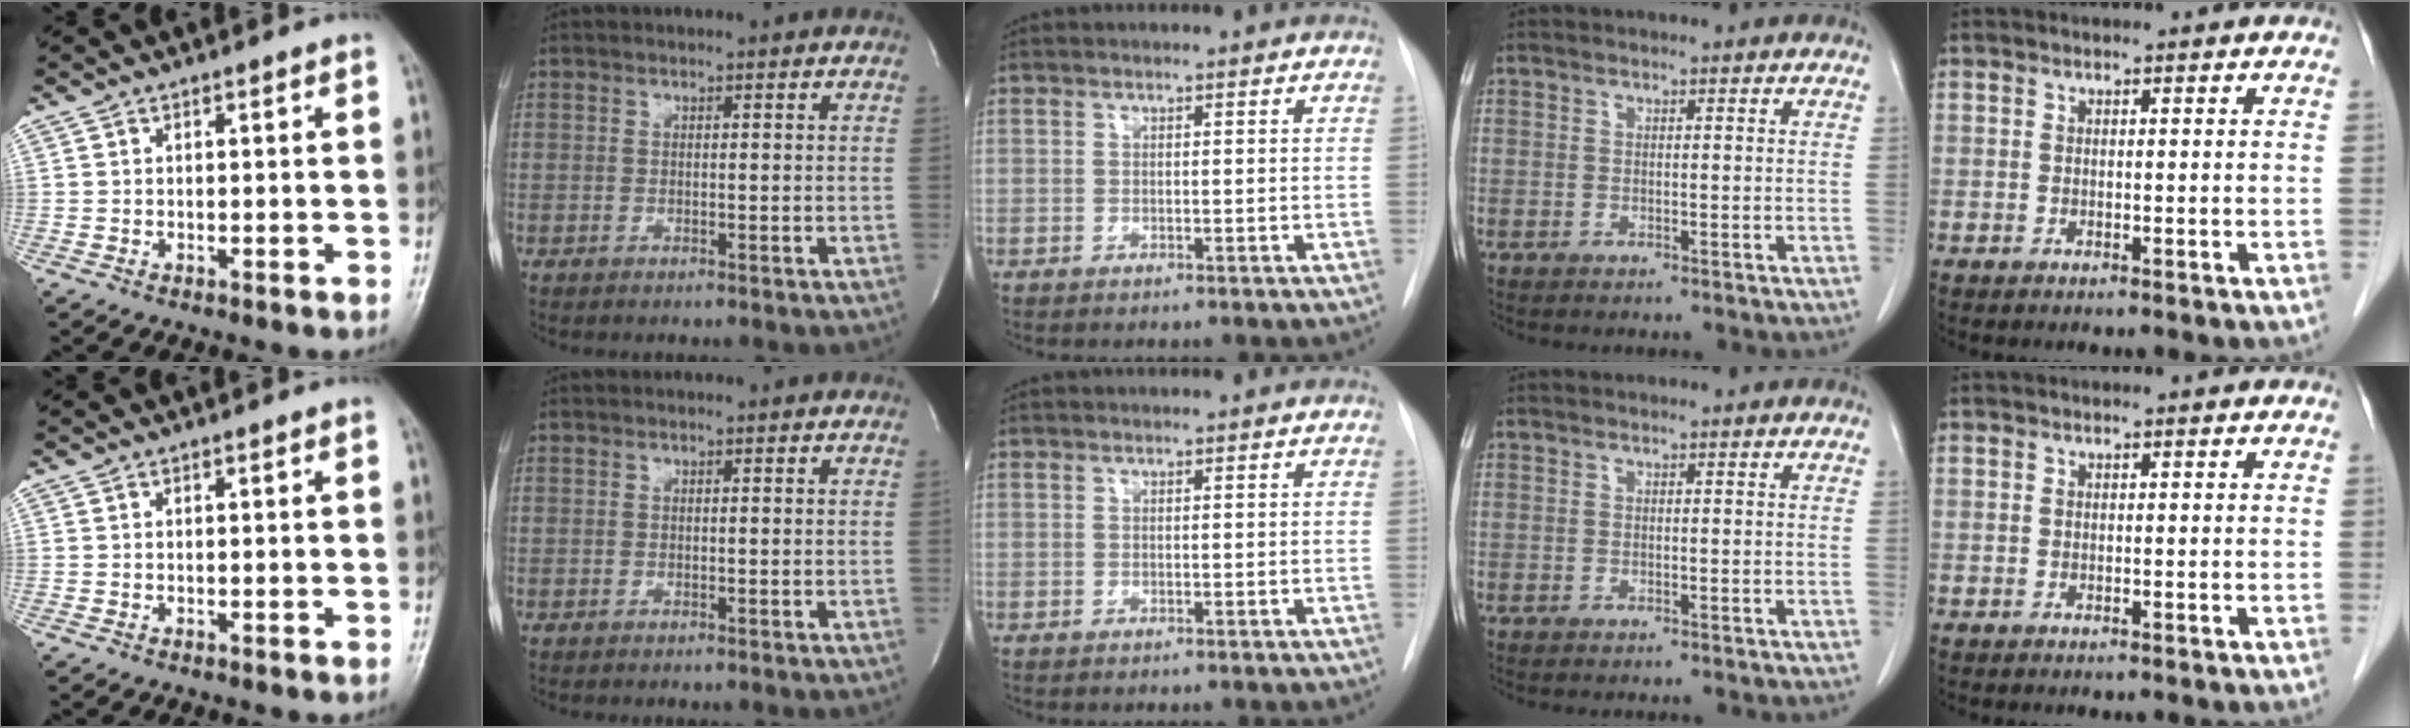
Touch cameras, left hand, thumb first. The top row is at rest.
{}